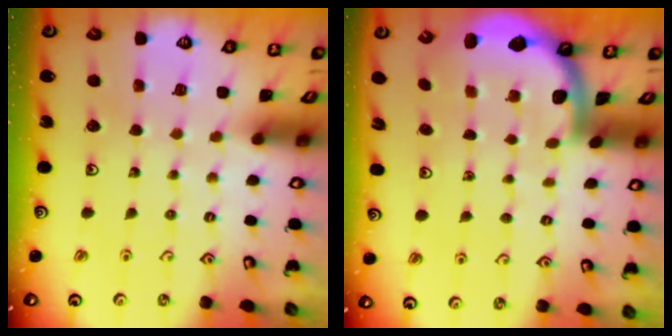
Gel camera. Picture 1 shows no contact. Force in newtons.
{"total": 2.4, "press": 2.4, "slide": 0.3}